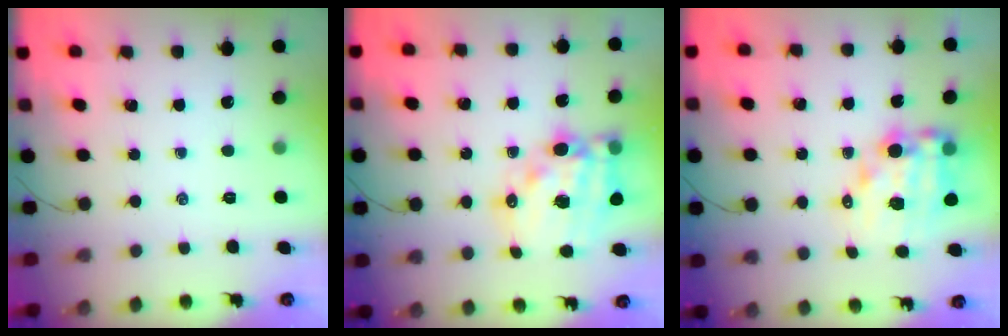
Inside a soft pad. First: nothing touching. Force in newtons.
{"total": 17.3, "press": 16.8, "slide": 3.8}
{"total": 12.1, "press": 11.6, "slide": 3.3}